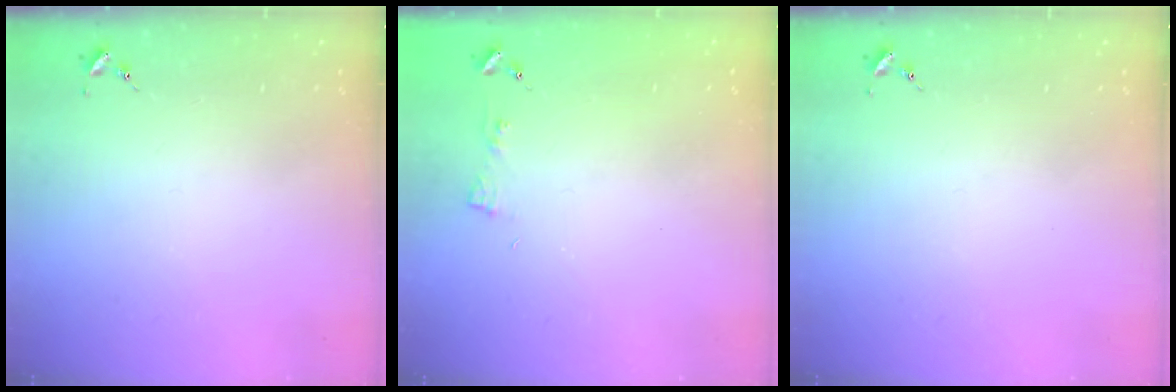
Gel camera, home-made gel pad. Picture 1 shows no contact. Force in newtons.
{"total": 3.8, "press": 3.8, "slide": 0.5}
{"total": 0.0}